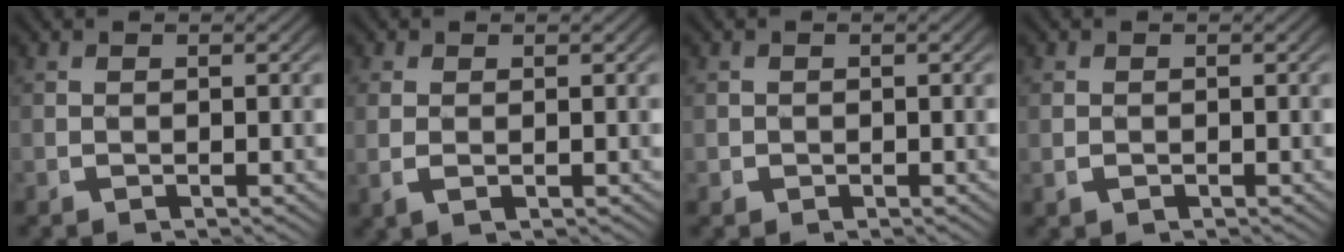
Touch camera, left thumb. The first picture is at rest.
{"total": 1.1, "force": [0.4, 0.3, 1.0], "torque": [-0.028, -0.007, 0.014]}
{"total": 0.9, "force": [0.1, 0.9, 0.1], "torque": [-0.004, -0.006, 0.002]}
{"total": 0.7, "force": [-0.1, 0.6, 0.4], "torque": [-0.011, -0.006, 0.003]}